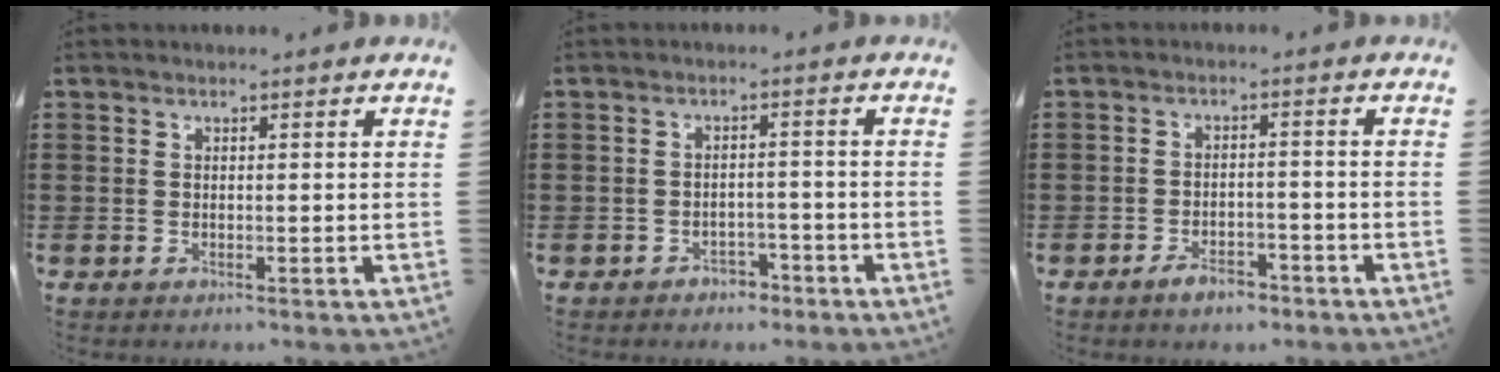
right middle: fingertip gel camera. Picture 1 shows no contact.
{"total": 2.3, "force": [-2.1, 0.9, 0.1], "torque": [-0.011, 0.001, -0.046]}
{"total": 3.4, "force": [-2.8, 1.3, 1.5], "torque": [-0.026, 0.009, -0.053]}